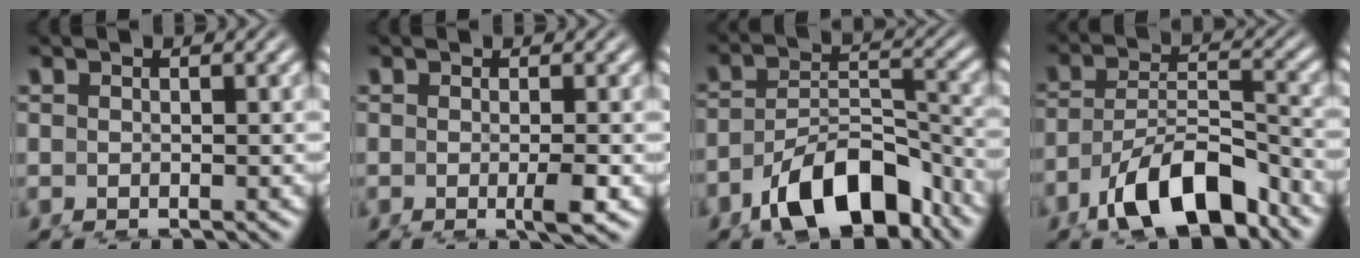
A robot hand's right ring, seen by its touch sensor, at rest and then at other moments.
{"total": 1.6, "force": [-0.3, -0.3, 1.5], "torque": [-0.023, -0.003, -0.004]}
{"total": 7.5, "force": [-4.9, 3.8, 4.1], "torque": [-0.061, -0.017, -0.069]}
{"total": 6.2, "force": [-3.6, 3.4, 3.8], "torque": [-0.065, -0.020, -0.049]}